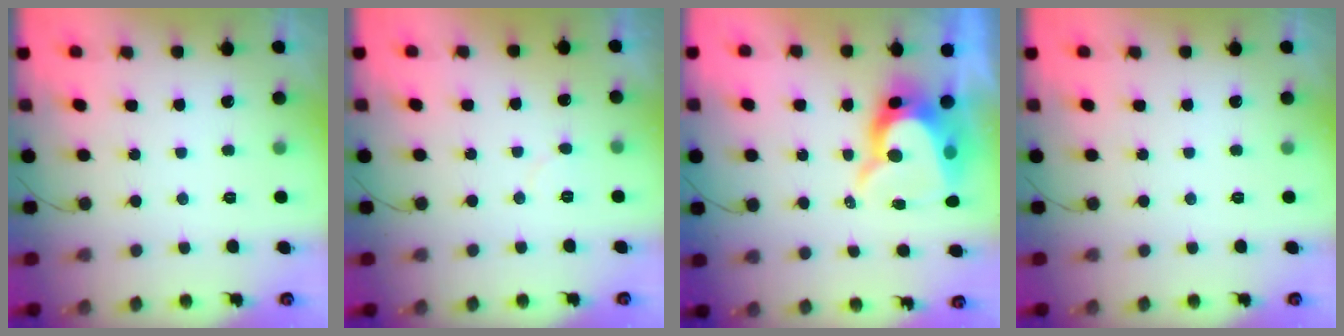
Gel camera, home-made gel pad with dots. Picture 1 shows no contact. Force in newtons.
{"total": 3.6, "press": 3.6, "slide": 0.3}
{"total": 11.6, "press": 11.5, "slide": 1.1}
{"total": 0.0}